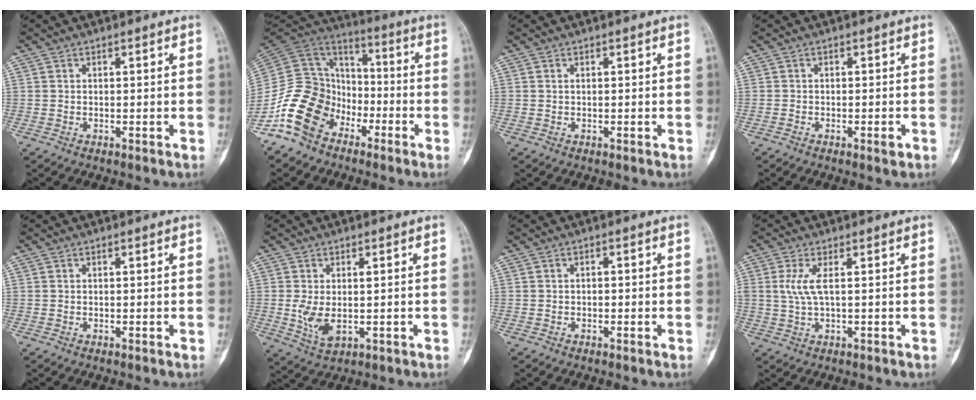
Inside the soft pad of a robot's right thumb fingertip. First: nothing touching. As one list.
[{"total": 16.6, "force": [-9.0, 12.0, 7.2], "torque": [-0.124, 0.081, -0.177]}, {"total": 0.0}, {"total": 1.4, "force": [-0.7, 0.4, 1.1], "torque": [-0.018, -0.001, -0.013]}, {"total": 0.0}, {"total": 6.0, "force": [-0.4, 2.9, 5.2], "torque": [-0.109, -0.005, 0.003]}, {"total": 0.8, "force": [-0.2, 0.6, 0.5], "torque": [-0.004, 0.002, -0.006]}, {"total": 3.9, "force": [0.8, 1.0, 3.7], "torque": [-0.104, 0.002, 0.020]}]